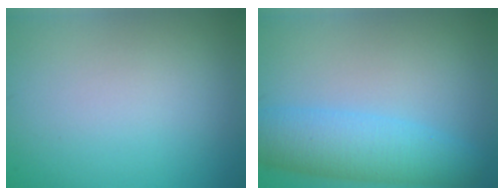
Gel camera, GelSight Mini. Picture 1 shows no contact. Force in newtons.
{"total": 5.6, "press": 5.6, "slide": 0.2}